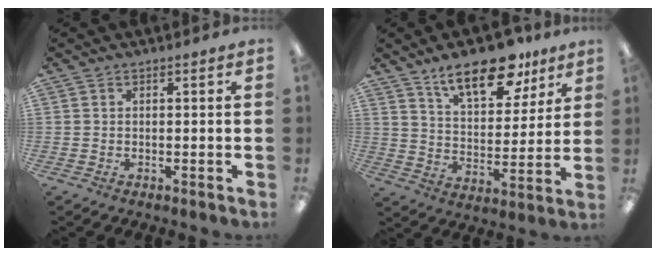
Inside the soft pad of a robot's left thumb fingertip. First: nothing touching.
{"total": 17.6, "force": [11.9, 7.7, 10.4], "torque": [-0.159, -0.058, 0.202]}